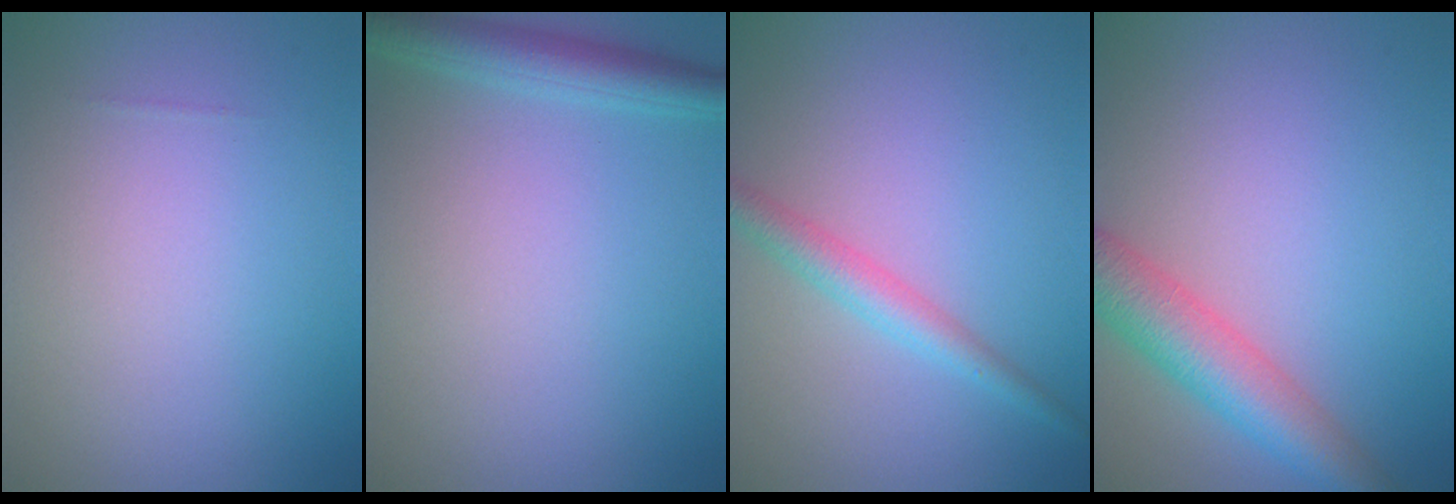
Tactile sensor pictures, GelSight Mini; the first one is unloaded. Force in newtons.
{"total": 3.1, "press": 3.1, "slide": 0.2}
{"total": 2.6, "press": 2.5, "slide": 0.1}
{"total": 5.2, "press": 5.2, "slide": 0.2}